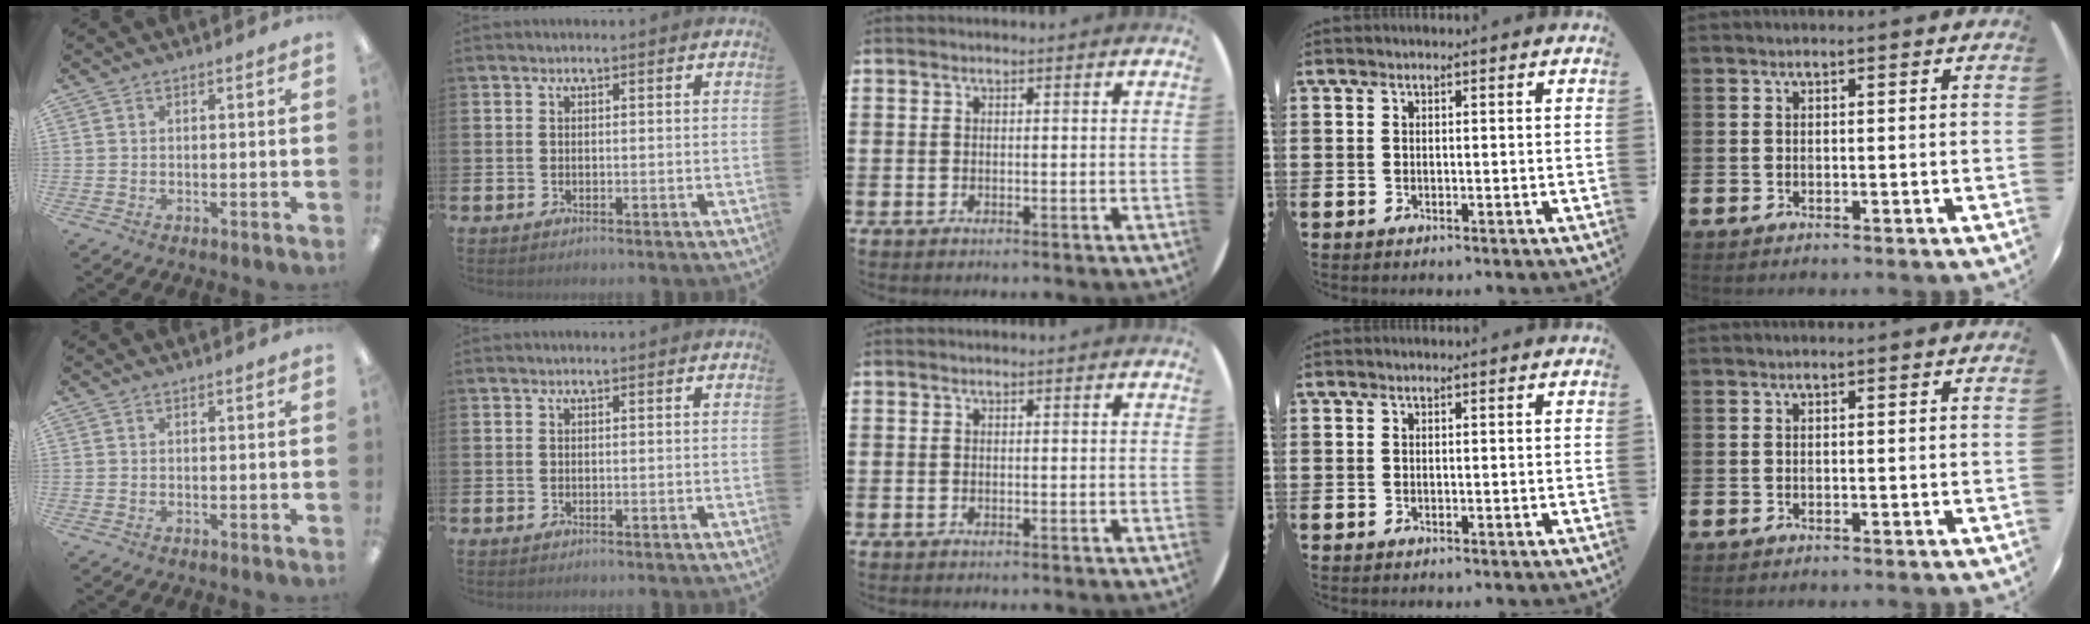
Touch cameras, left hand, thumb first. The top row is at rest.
{}